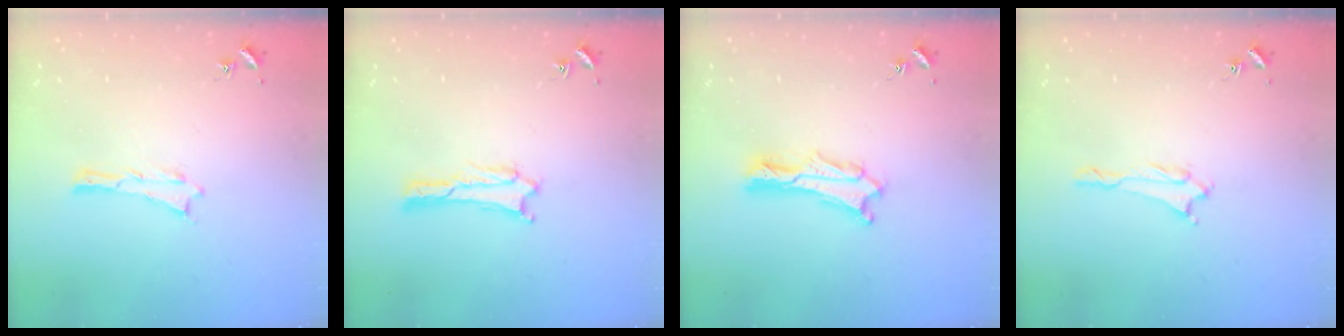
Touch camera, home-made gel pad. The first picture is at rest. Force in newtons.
{"total": 1.9, "press": 1.9, "slide": 0.1}
{"total": 1.9, "press": 1.9, "slide": 0.2}
{"total": 1.3, "press": 1.3, "slide": 0.1}